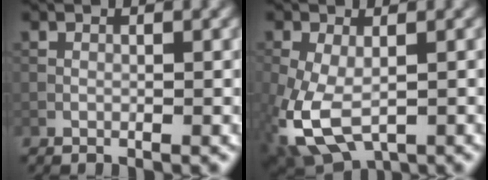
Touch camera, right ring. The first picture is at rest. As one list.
[{"total": 8.7, "force": [-3.2, 4.6, 6.6], "torque": [-0.174, -0.032, -0.051]}]